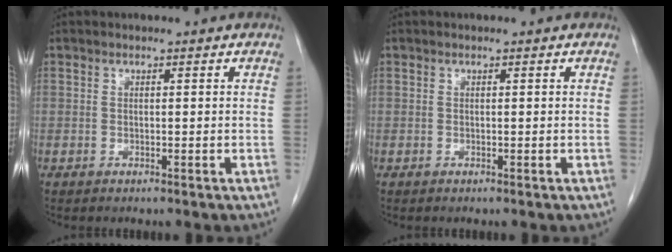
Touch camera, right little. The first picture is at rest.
{"total": 0.0}